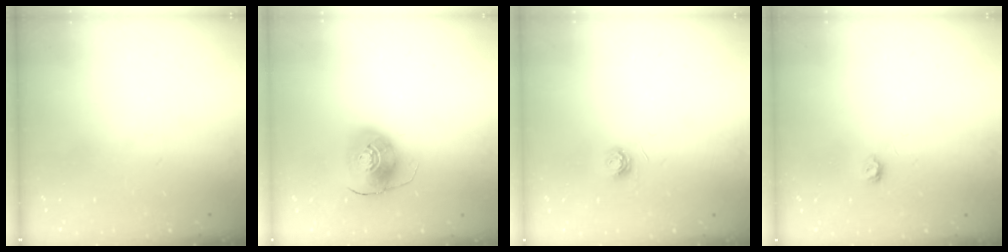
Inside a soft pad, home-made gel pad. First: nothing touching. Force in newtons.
{"total": 9.3, "press": 9.3, "slide": 1.1}
{"total": 4.5, "press": 4.5, "slide": 0.5}
{"total": 3.9, "press": 3.9, "slide": 0.6}